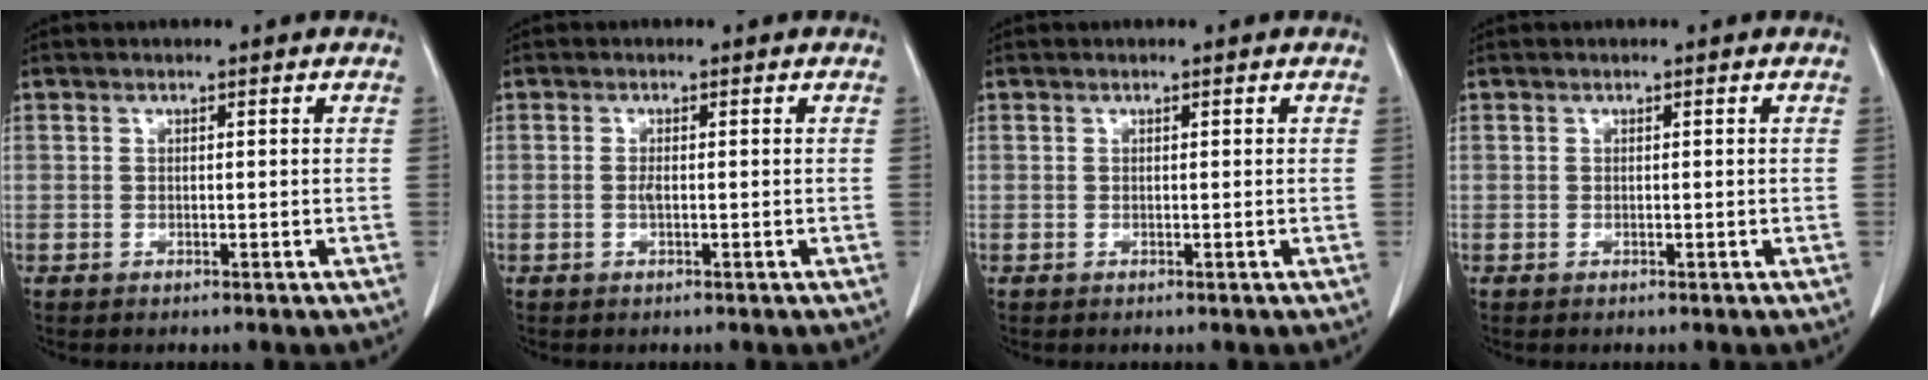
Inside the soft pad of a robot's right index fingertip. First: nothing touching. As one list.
[{"total": 0.9, "force": [-0.2, 0.2, 0.8], "torque": [-0.020, 0.000, -0.004]}, {"total": 0.0}, {"total": 0.0}]